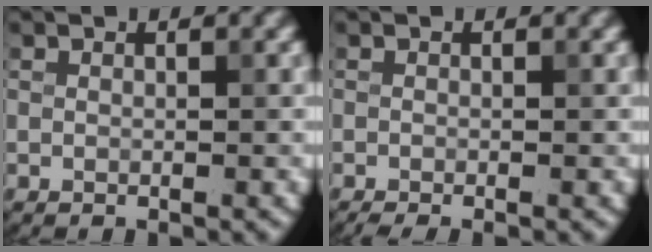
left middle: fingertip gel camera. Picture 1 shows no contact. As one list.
[{"total": 1.3, "force": [-1.0, 0.2, 0.9], "torque": [-0.012, -0.007, -0.018]}]